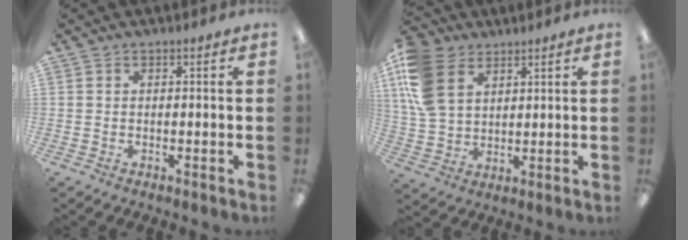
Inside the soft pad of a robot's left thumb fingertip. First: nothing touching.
{"total": 13.4, "force": [6.5, 8.8, 7.8], "torque": [-0.200, -0.009, 0.122]}